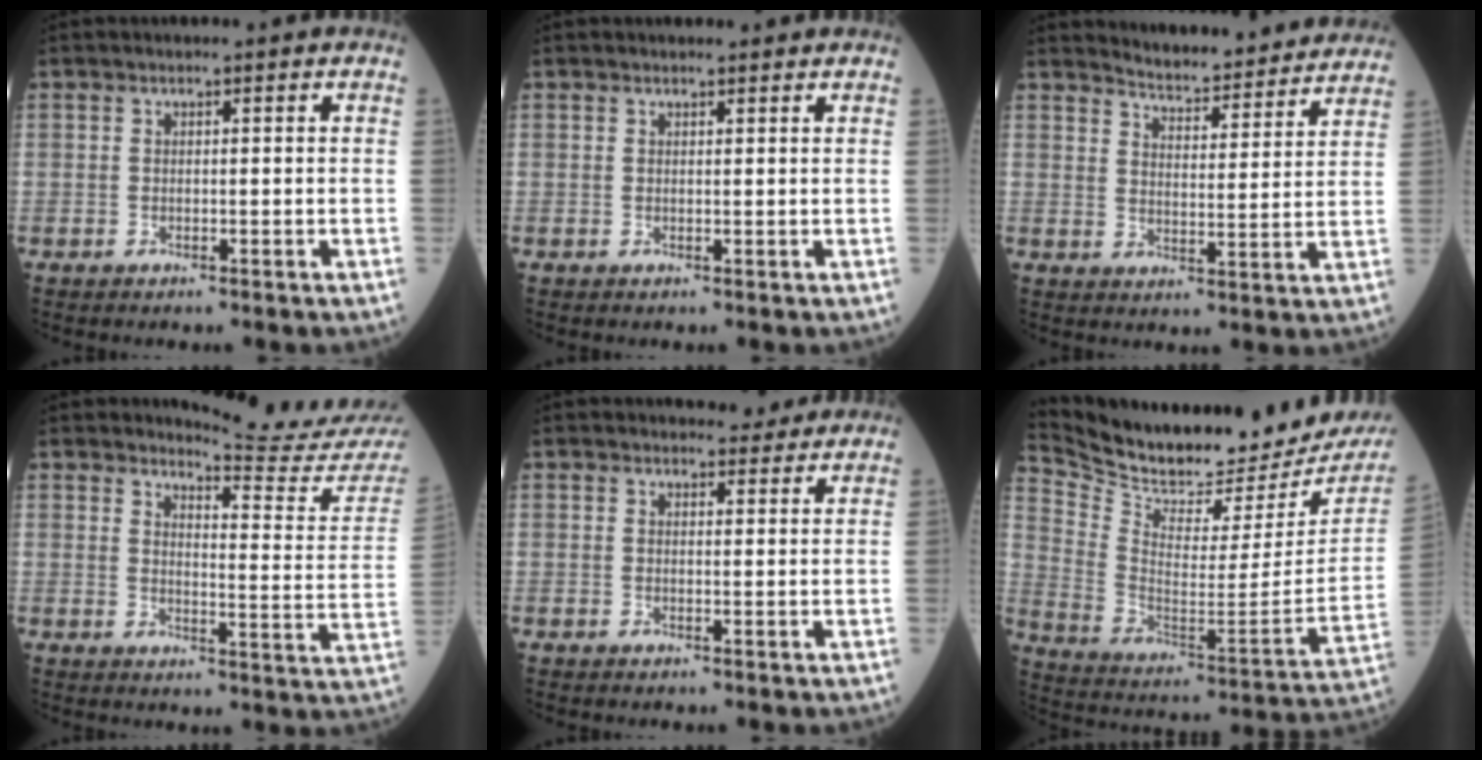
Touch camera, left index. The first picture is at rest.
{"total": 1.4, "force": [1.4, 0.2, 0.1], "torque": [-0.011, 0.002, 0.019]}
{"total": 13.8, "force": [13.3, 1.4, 3.1], "torque": [-0.040, -0.018, 0.163]}
{"total": 12.5, "force": [12.3, -2.2, 0.4], "torque": [-0.010, -0.128, 0.141]}
{"total": 3.5, "force": [3.3, 1.0, 0.3], "torque": [-0.006, -0.001, 0.038]}
{"total": 21.8, "force": [20.6, 2.2, 6.8], "torque": [-0.147, -0.085, 0.319]}